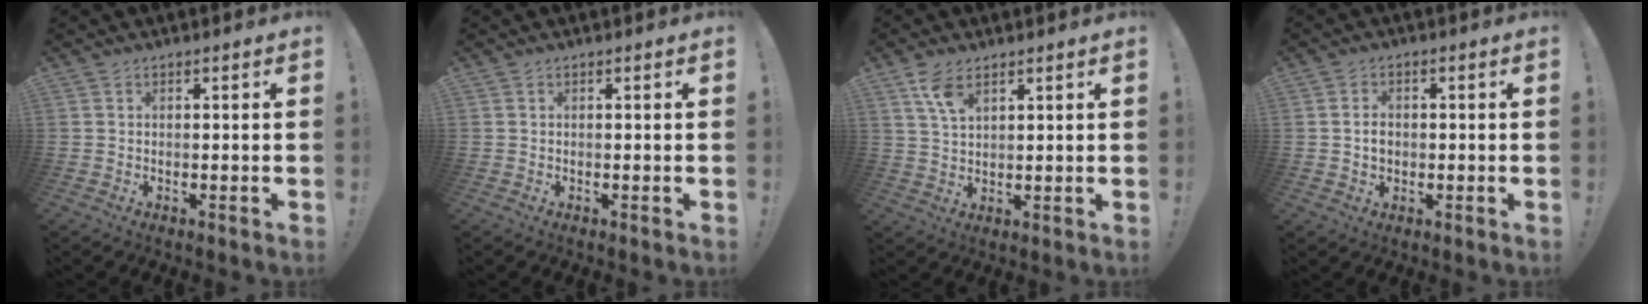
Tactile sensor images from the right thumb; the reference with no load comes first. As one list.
[{"total": 0.0}, {"total": 6.0, "force": [3.7, 2.6, 3.9], "torque": [-0.076, -0.014, 0.069]}, {"total": 3.5, "force": [-0.1, 2.6, 2.3], "torque": [-0.027, 0.003, -0.002]}]